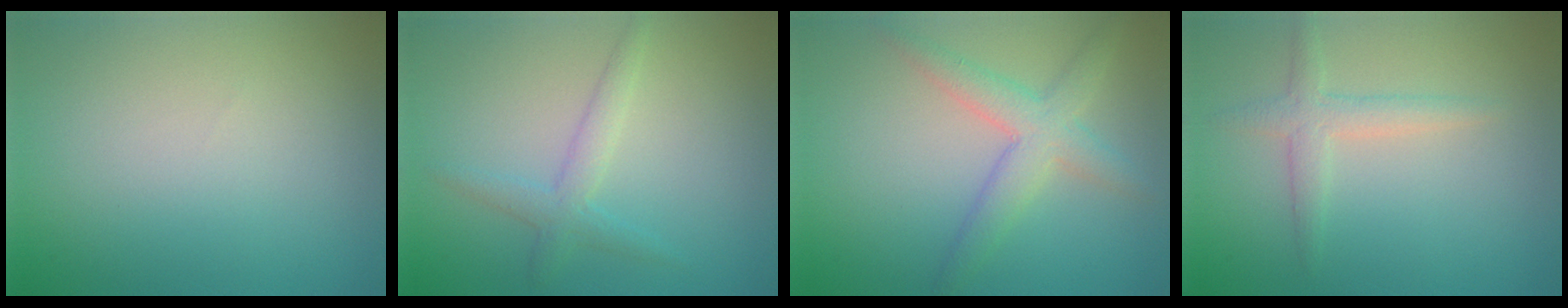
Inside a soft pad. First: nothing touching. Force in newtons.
{"total": 2.2, "press": 2.2, "slide": 0.1}
{"total": 3.8, "press": 3.8, "slide": 0.1}
{"total": 2.2, "press": 2.2, "slide": 0.1}